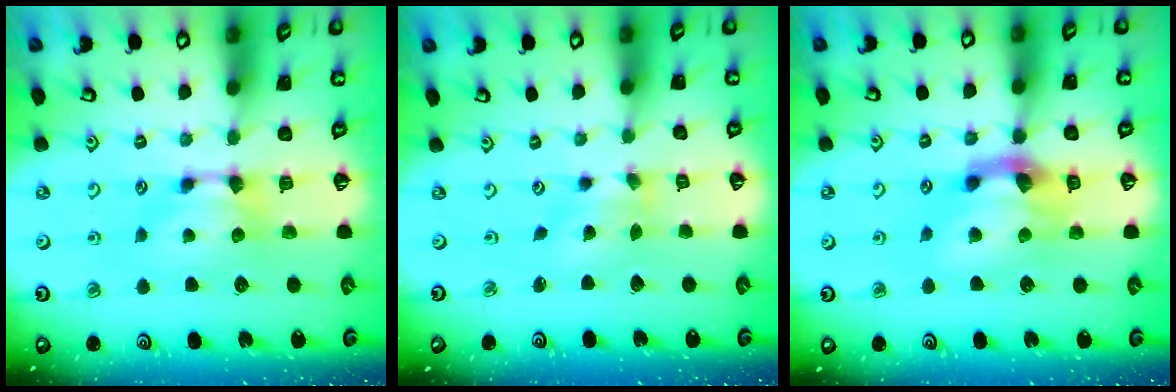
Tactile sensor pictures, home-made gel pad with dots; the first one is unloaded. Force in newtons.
{"total": 1.3, "press": 0.6, "slide": 1.1}
{"total": 4.6, "press": 4.2, "slide": 2.1}